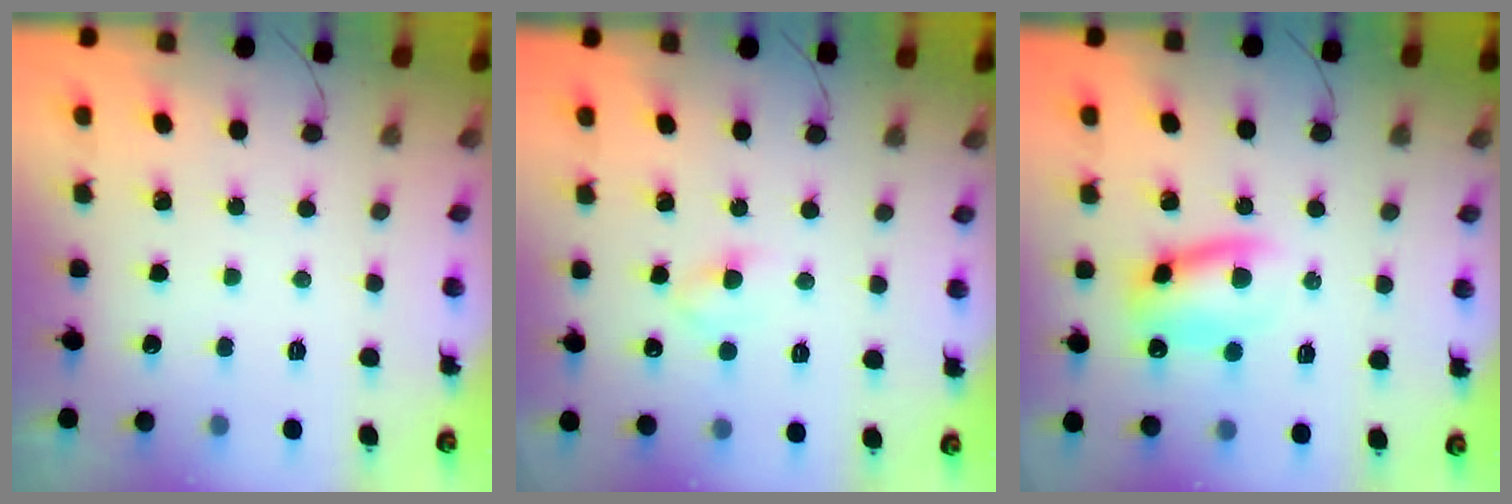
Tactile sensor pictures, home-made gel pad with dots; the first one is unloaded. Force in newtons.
{"total": 3.4, "press": 3.3, "slide": 1.1}
{"total": 11.3, "press": 11.1, "slide": 2.1}